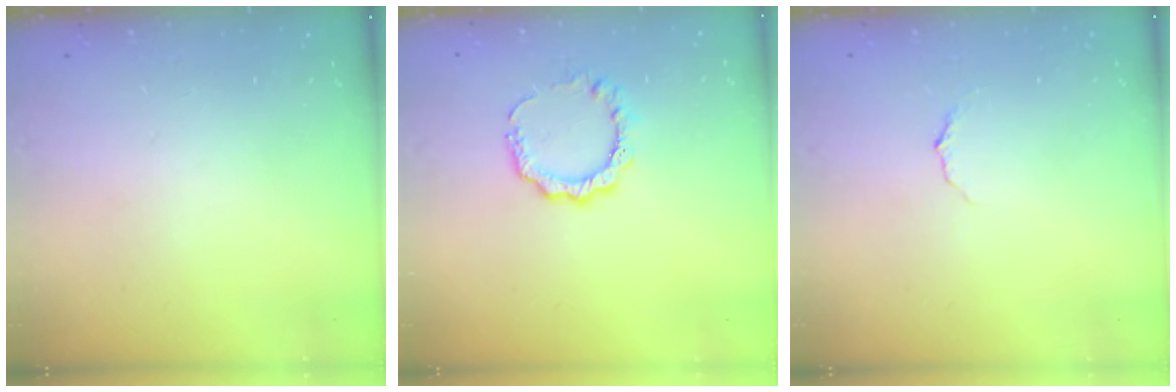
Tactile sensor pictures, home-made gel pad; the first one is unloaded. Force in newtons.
{"total": 7.3, "press": 7.2, "slide": 0.6}
{"total": 3.9, "press": 3.9, "slide": 0.4}